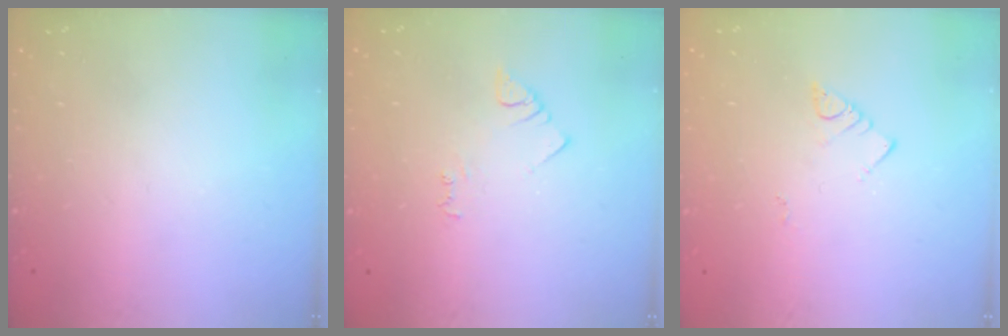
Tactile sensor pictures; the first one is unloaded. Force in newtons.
{"total": 4.2, "press": 4.1, "slide": 0.6}
{"total": 2.7, "press": 2.7, "slide": 0.6}